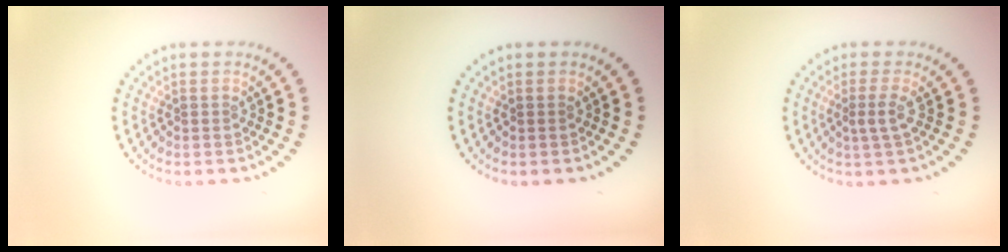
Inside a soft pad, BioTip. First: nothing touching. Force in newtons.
{"total": 0.0}
{"total": 1.7, "press": 1.2, "slide": 1.2}